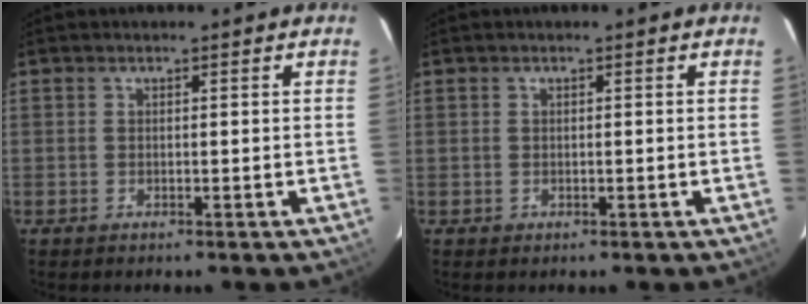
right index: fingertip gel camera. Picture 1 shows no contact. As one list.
[{"total": 0.6, "force": [-0.1, 0.6, 0.0], "torque": [0.002, 0.001, 0.000]}]